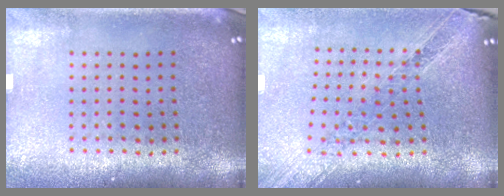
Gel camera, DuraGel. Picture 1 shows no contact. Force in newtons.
{"total": 1.2, "press": 1.2, "slide": 0.1}